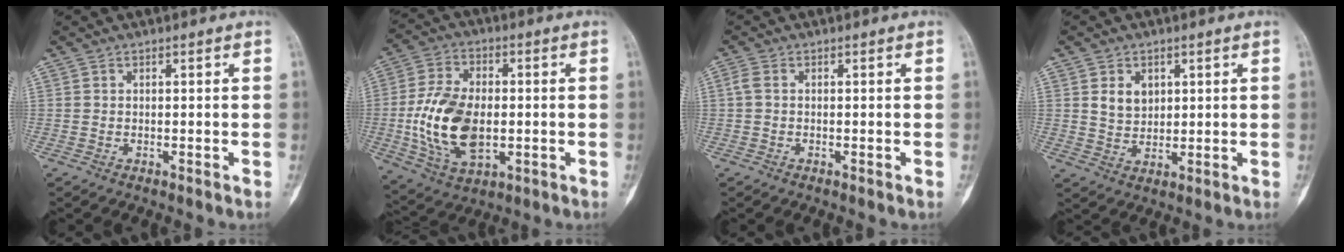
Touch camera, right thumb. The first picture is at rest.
{"total": 15.8, "force": [-1.4, 9.5, 12.6], "torque": [-0.233, 0.001, -0.018]}
{"total": 1.6, "force": [0.2, 1.0, 1.2], "torque": [-0.033, 0.003, 0.003]}
{"total": 4.8, "force": [1.7, 3.6, 2.6], "torque": [-0.025, -0.012, 0.035]}